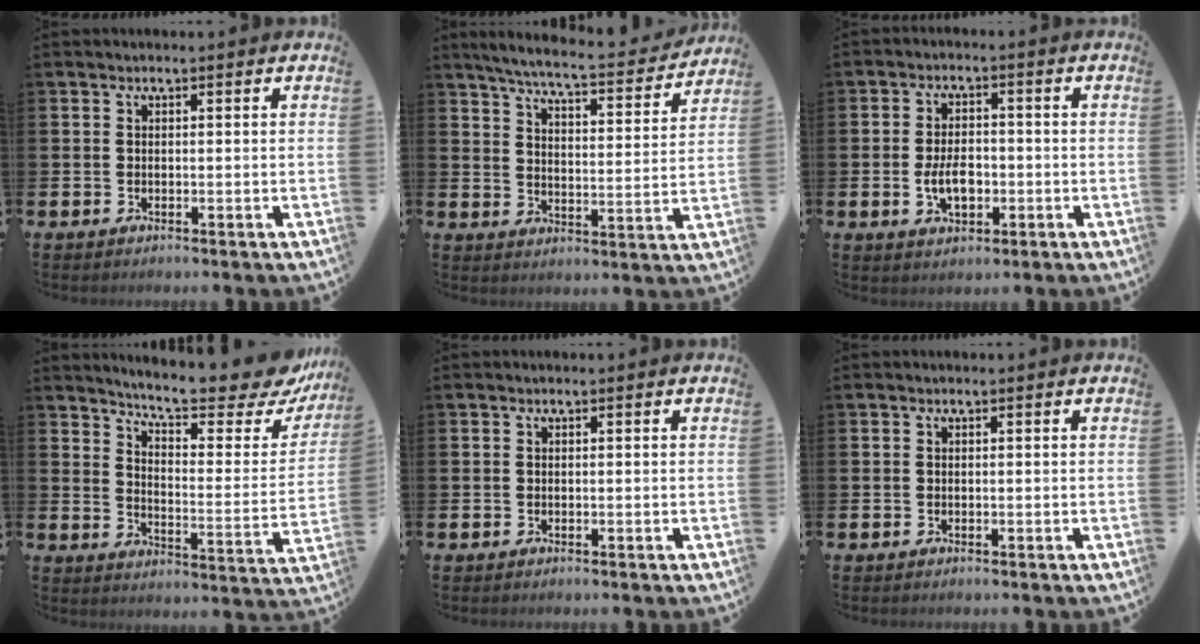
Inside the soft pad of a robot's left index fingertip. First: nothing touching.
{"total": 6.2, "force": [5.8, 0.3, 2.3], "torque": [-0.066, -0.041, 0.094]}
{"total": 4.7, "force": [-1.0, 2.8, 3.7], "torque": [-0.049, 0.000, -0.020]}
{"total": 9.0, "force": [8.0, 1.3, 3.8], "torque": [-0.083, -0.064, 0.129]}
{"total": 0.0}
{"total": 0.0}